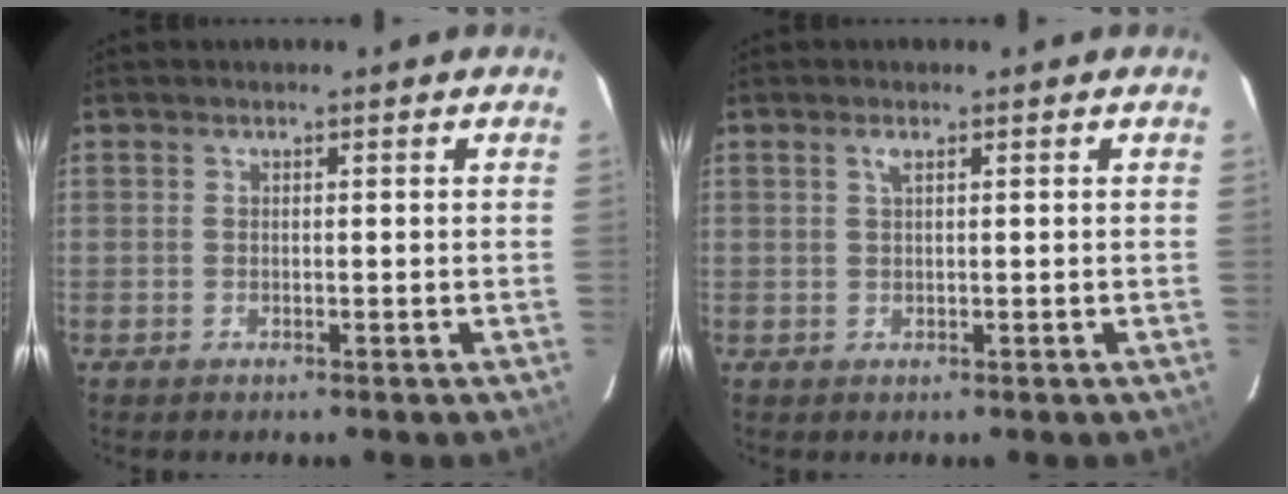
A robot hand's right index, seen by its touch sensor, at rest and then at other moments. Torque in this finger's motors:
{"motor_torque": [0.13, -0.05, 0.09, 0.03]}